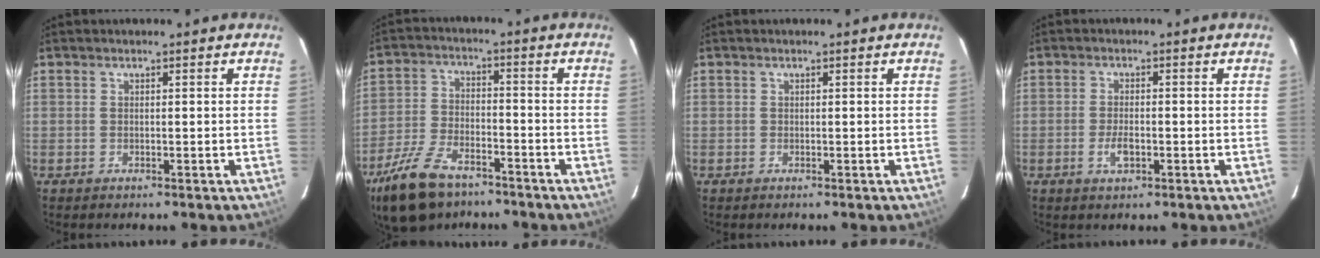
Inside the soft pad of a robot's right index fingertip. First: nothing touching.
{"total": 14.3, "force": [-10.2, 6.6, 7.6], "torque": [-0.178, -0.012, -0.189]}
{"total": 0.0}
{"total": 3.4, "force": [-1.2, 1.6, 2.8], "torque": [-0.057, -0.003, -0.022]}